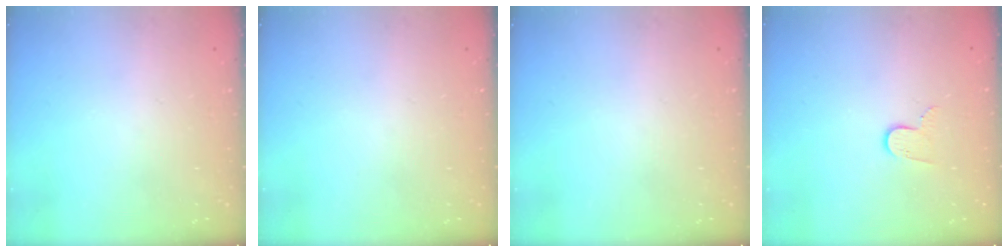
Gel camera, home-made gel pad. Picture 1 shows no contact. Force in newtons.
{"total": 0.0}
{"total": 0.0}
{"total": 6.4, "press": 6.3, "slide": 0.6}